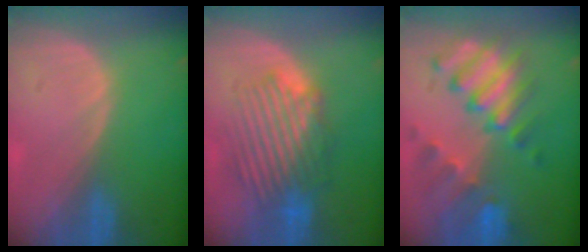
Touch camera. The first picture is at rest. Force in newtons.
{"total": 8.5, "press": 8.1, "slide": 2.5}
{"total": 10.1, "press": 8.8, "slide": 4.8}